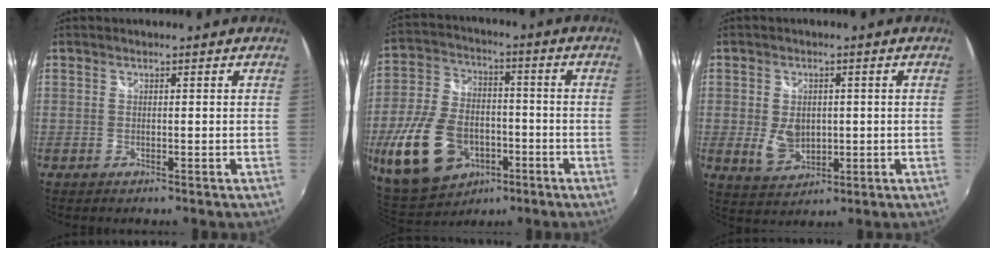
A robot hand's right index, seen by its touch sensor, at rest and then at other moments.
{"total": 18.8, "force": [-7.2, 12.1, 12.4], "torque": [-0.292, -0.005, -0.110]}
{"total": 6.2, "force": [-0.3, 4.4, 4.4], "torque": [-0.085, -0.005, 0.003]}